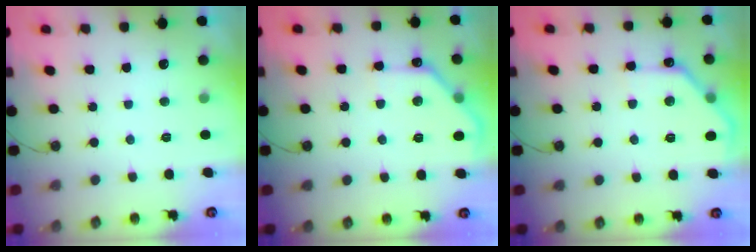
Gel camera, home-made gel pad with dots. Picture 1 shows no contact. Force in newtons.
{"total": 10.9, "press": 10.9, "slide": 0.7}
{"total": 10.7, "press": 10.7, "slide": 0.7}